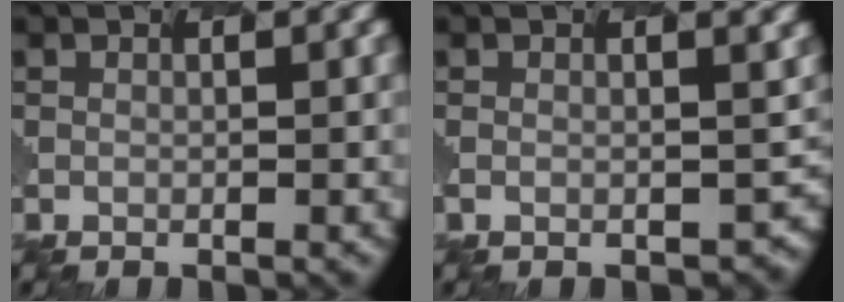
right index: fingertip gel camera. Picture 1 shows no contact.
{"total": 2.5, "force": [-1.1, 1.0, 2.0], "torque": [-0.029, -0.008, -0.011]}